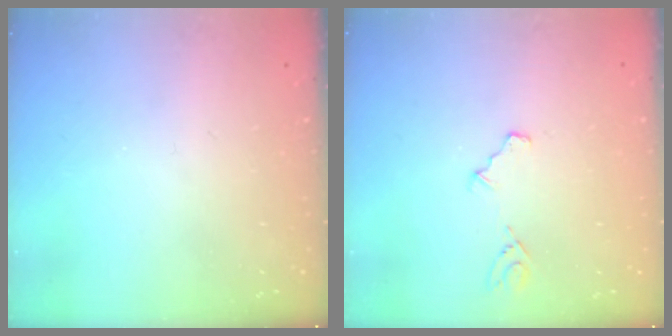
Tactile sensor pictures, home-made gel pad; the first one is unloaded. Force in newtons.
{"total": 4.0, "press": 3.9, "slide": 0.4}